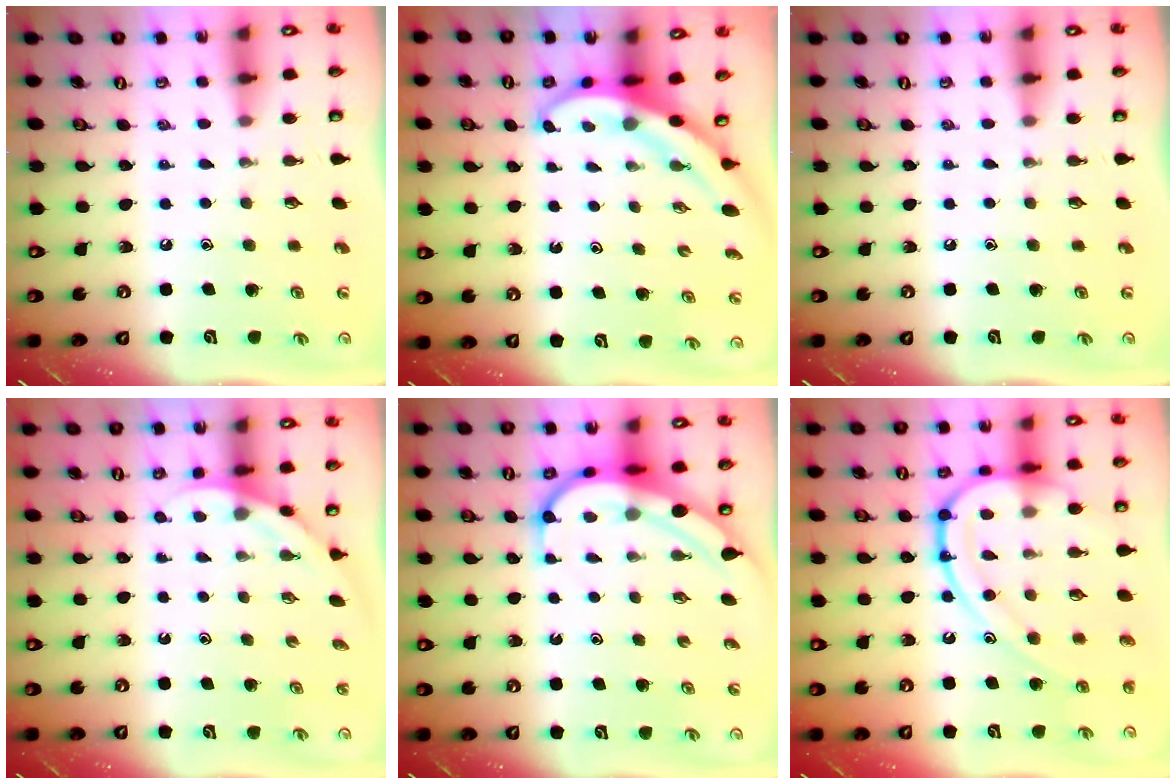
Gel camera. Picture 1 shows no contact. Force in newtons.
{"total": 3.6, "press": 3.6, "slide": 0.2}
{"total": 0.0}
{"total": 2.6, "press": 2.6, "slide": 0.1}
{"total": 7.0, "press": 6.9, "slide": 0.8}
{"total": 18.0, "press": 17.9, "slide": 1.7}